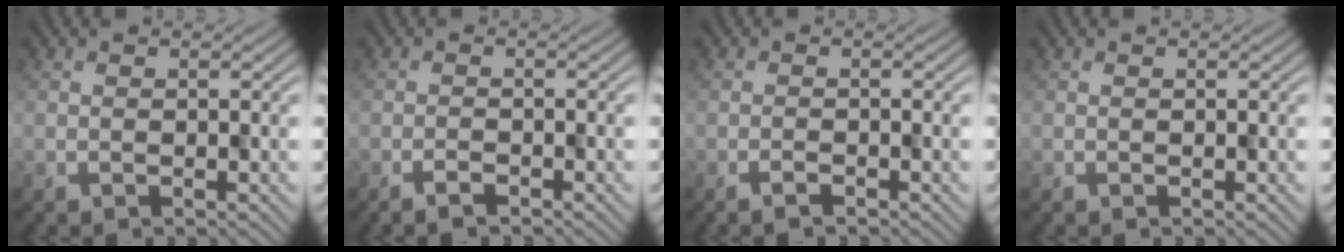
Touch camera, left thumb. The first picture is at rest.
{"total": 1.4, "force": [-1.2, 0.2, 0.7], "torque": [-0.013, 0.003, -0.020]}
{"total": 1.1, "force": [-0.9, 0.1, 0.6], "torque": [-0.011, 0.001, -0.015]}
{"total": 0.0}